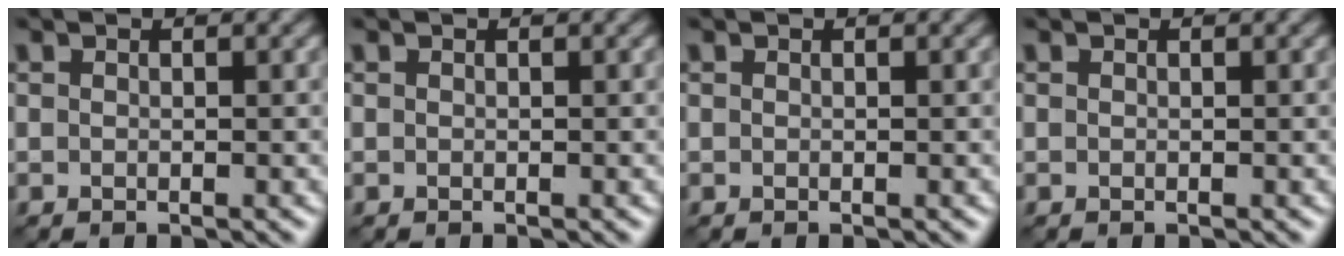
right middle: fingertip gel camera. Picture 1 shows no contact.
{"total": 0.0}
{"total": 0.0}
{"total": 0.0}